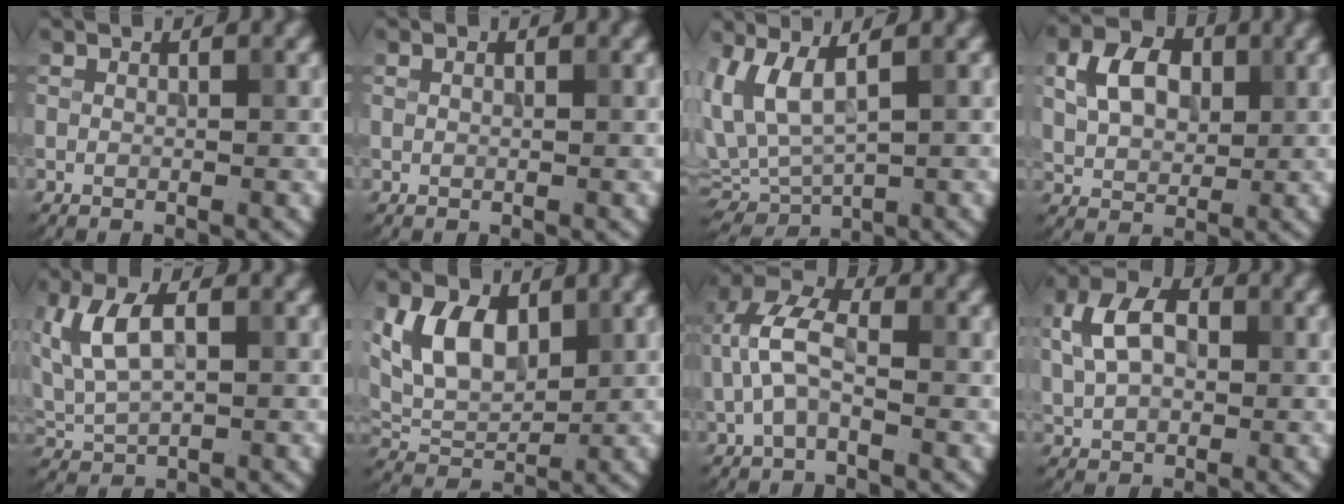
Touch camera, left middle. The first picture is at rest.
{"total": 0.5, "force": [0.2, 0.3, 0.3], "torque": [-0.007, 0.002, 0.003]}
{"total": 6.6, "force": [1.4, 3.1, 5.6], "torque": [-0.136, 0.000, 0.031]}
{"total": 5.3, "force": [1.4, 3.8, 3.5], "torque": [-0.071, 0.008, 0.022]}
{"total": 5.9, "force": [1.4, 3.1, 4.9], "torque": [-0.107, 0.010, 0.027]}
{"total": 6.4, "force": [2.1, 4.0, 4.6], "torque": [-0.091, 0.000, 0.037]}
{"total": 4.9, "force": [-0.4, 2.5, 4.2], "torque": [-0.098, 0.019, -0.019]}
{"total": 6.0, "force": [1.3, 4.1, 4.2], "torque": [-0.089, 0.011, 0.016]}